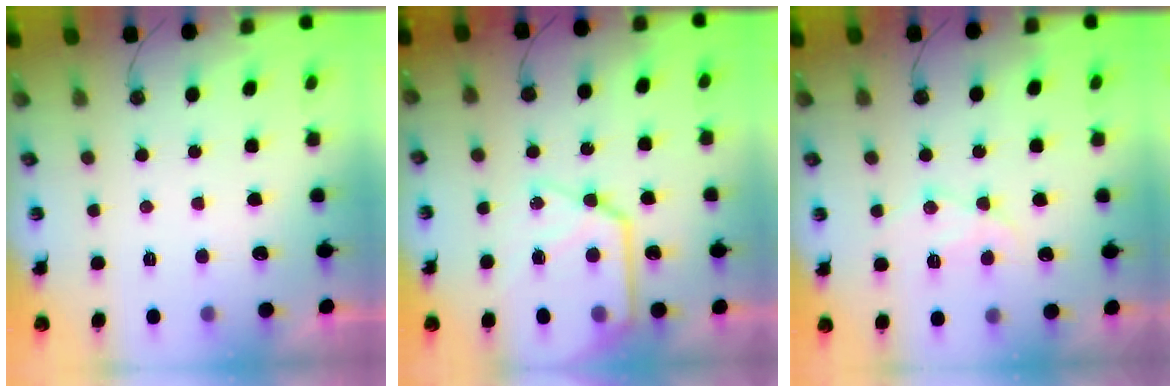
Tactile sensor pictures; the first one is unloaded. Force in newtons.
{"total": 16.4, "press": 16.3, "slide": 1.5}
{"total": 12.2, "press": 12.1, "slide": 1.0}